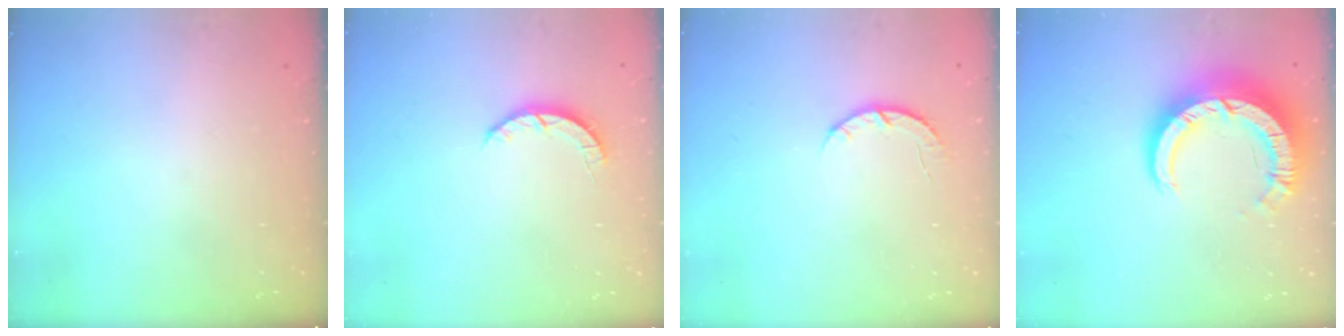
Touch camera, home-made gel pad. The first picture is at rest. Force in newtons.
{"total": 2.7, "press": 2.7, "slide": 0.4}
{"total": 3.9, "press": 3.8, "slide": 0.6}
{"total": 12.0, "press": 11.9, "slide": 1.2}